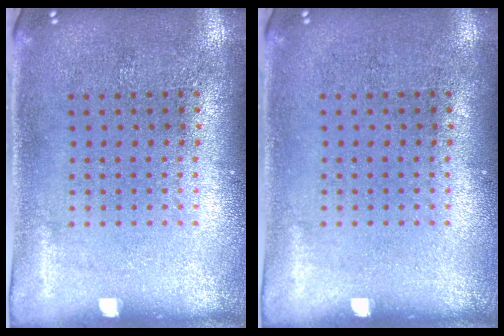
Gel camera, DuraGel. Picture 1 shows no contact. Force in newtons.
{"total": 0.0}